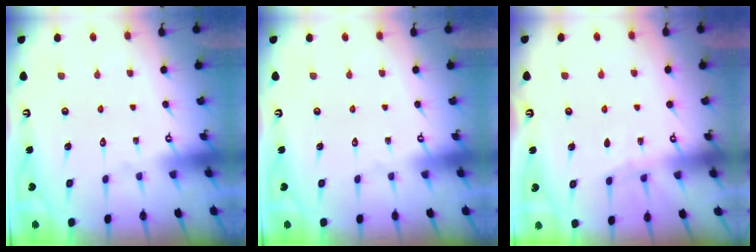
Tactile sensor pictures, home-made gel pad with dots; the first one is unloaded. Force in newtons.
{"total": 0.0}
{"total": 3.8, "press": 3.7, "slide": 0.5}